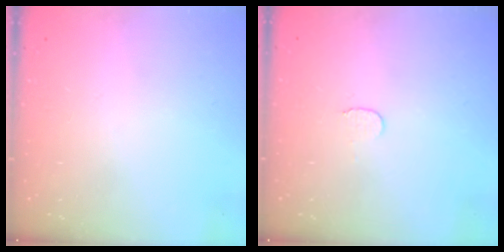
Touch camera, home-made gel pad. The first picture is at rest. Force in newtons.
{"total": 3.5, "press": 3.5, "slide": 0.3}